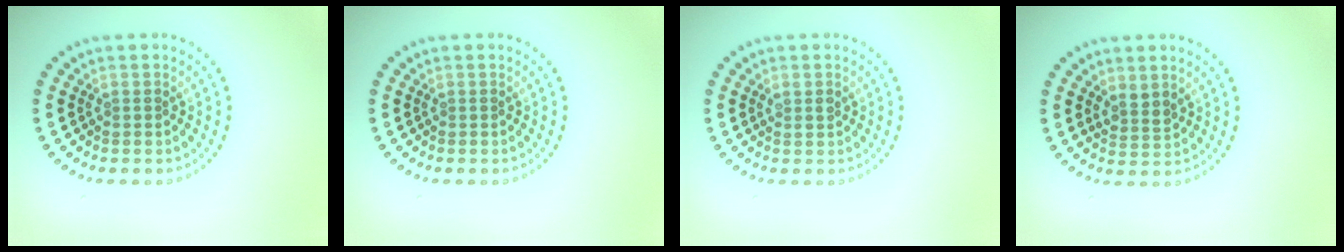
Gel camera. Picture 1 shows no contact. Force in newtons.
{"total": 0.0}
{"total": 0.9, "press": 0.8, "slide": 0.5}
{"total": 1.6, "press": 1.2, "slide": 1.0}